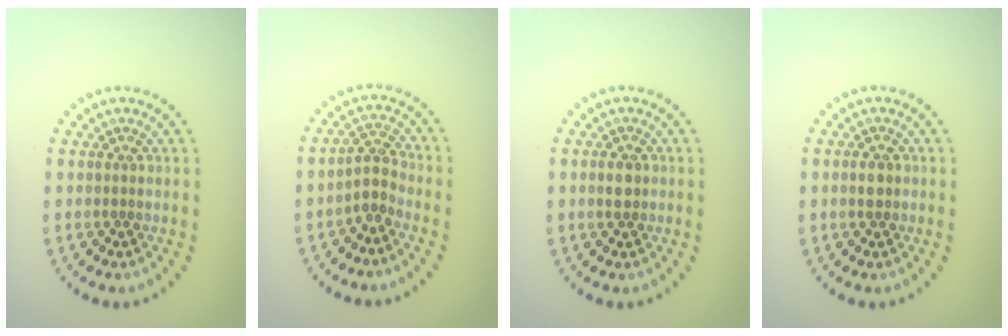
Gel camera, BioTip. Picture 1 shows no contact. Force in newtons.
{"total": 2.2, "press": 1.6, "slide": 1.4}
{"total": 1.6, "press": 1.6, "slide": 0.2}
{"total": 1.1, "press": 1.1, "slide": 0.2}